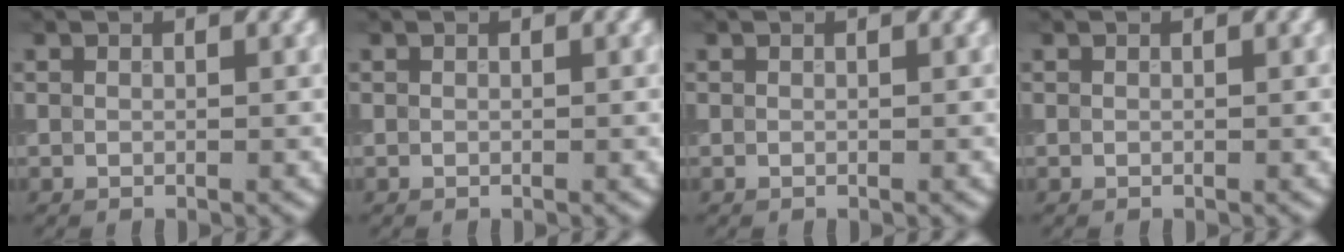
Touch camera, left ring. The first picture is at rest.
{"total": 0.0}
{"total": 0.0}
{"total": 0.0}